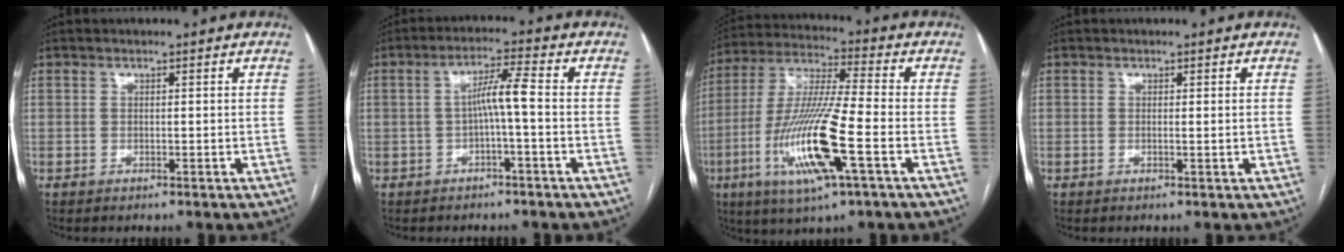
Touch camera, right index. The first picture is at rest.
{"total": 4.7, "force": [-0.6, 0.0, 4.7], "torque": [-0.082, 0.018, -0.009]}
{"total": 16.7, "force": [-5.5, 1.1, 15.8], "torque": [-0.328, -0.017, -0.099]}
{"total": 0.5, "force": [0.0, 0.0, 0.5], "torque": [-0.011, -0.001, 0.003]}